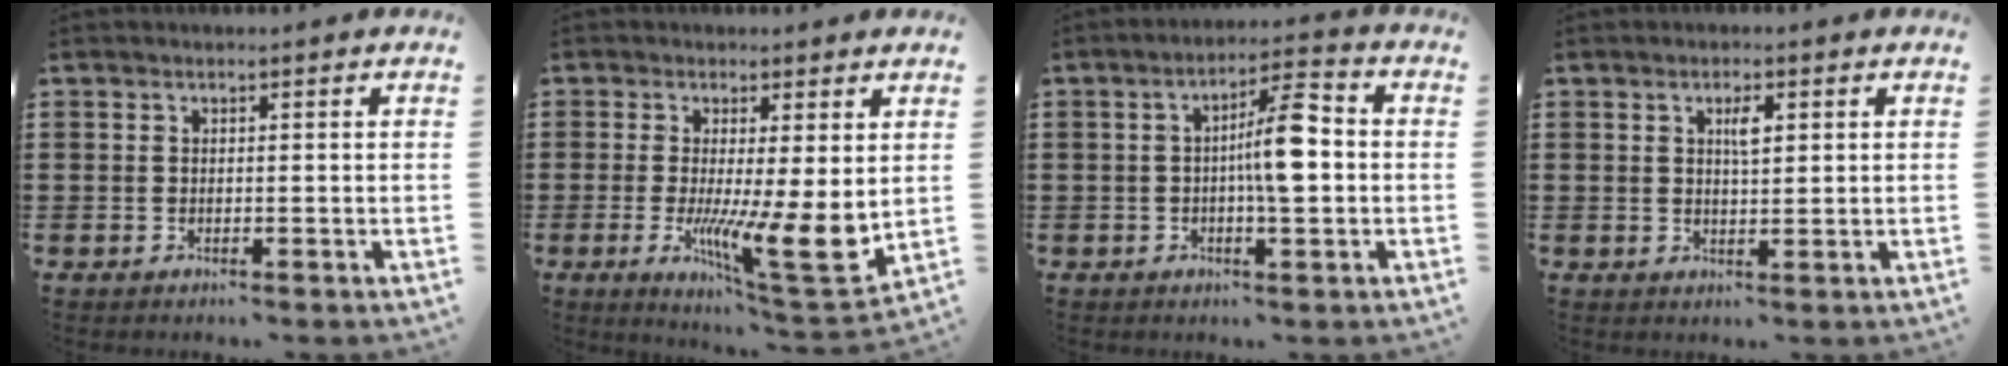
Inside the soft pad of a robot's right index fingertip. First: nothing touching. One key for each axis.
{"total": 10.0, "fx": -1.0, "fy": 2.1, "fz": 9.8, "tx": -0.142, "ty": -0.031, "tz": -0.012}
{"total": 7.9, "fx": -0.2, "fy": 2.2, "fz": 7.6, "tx": -0.129, "ty": 0.010, "tz": -0.009}
{"total": 2.7, "fx": 0.9, "fy": 0.8, "fz": 2.4, "tx": -0.042, "ty": 0.001, "tz": 0.011}